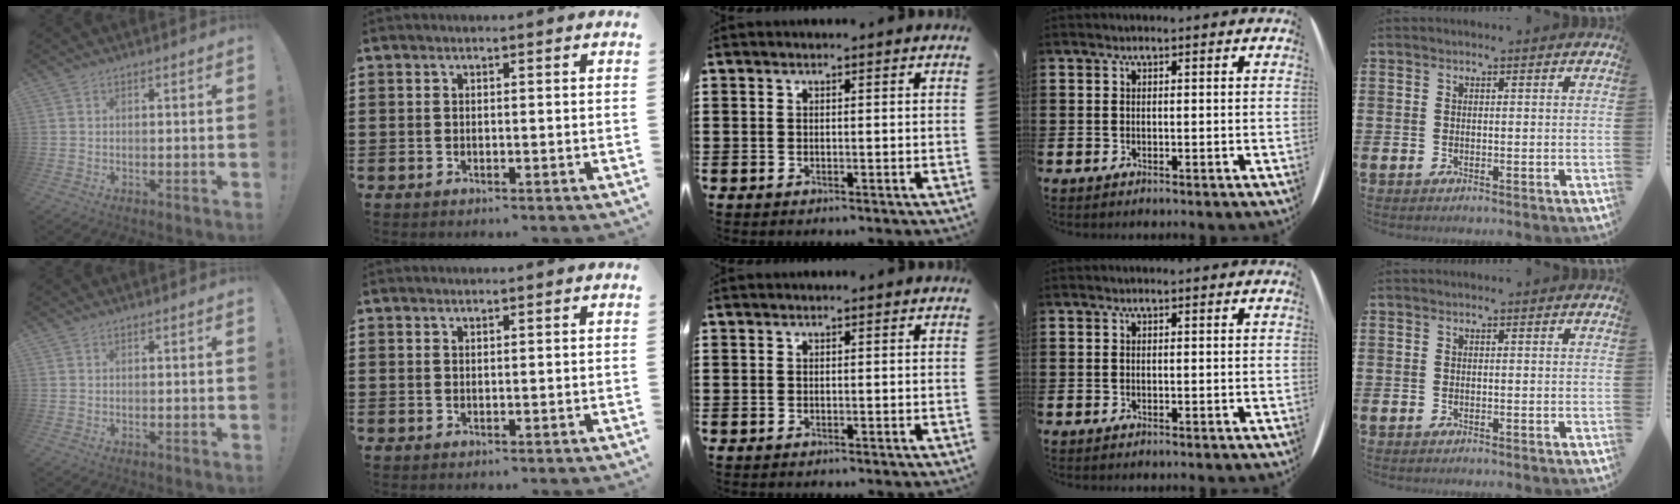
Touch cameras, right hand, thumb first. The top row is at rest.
{"index": {"total": 0.5, "force": [0.4, 0.2, 0.1], "torque": [-0.003, 0.002, 0.009]}}